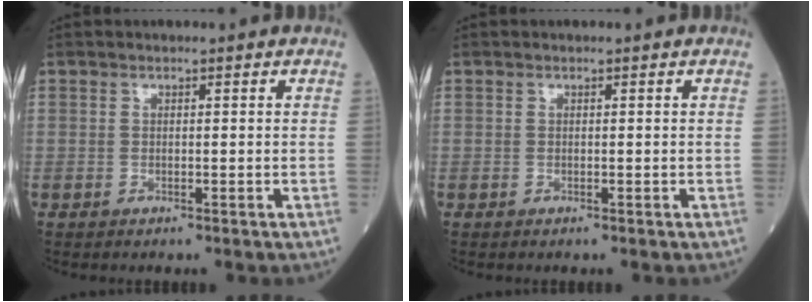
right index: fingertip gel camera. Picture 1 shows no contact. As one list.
[{"total": 0.0}]